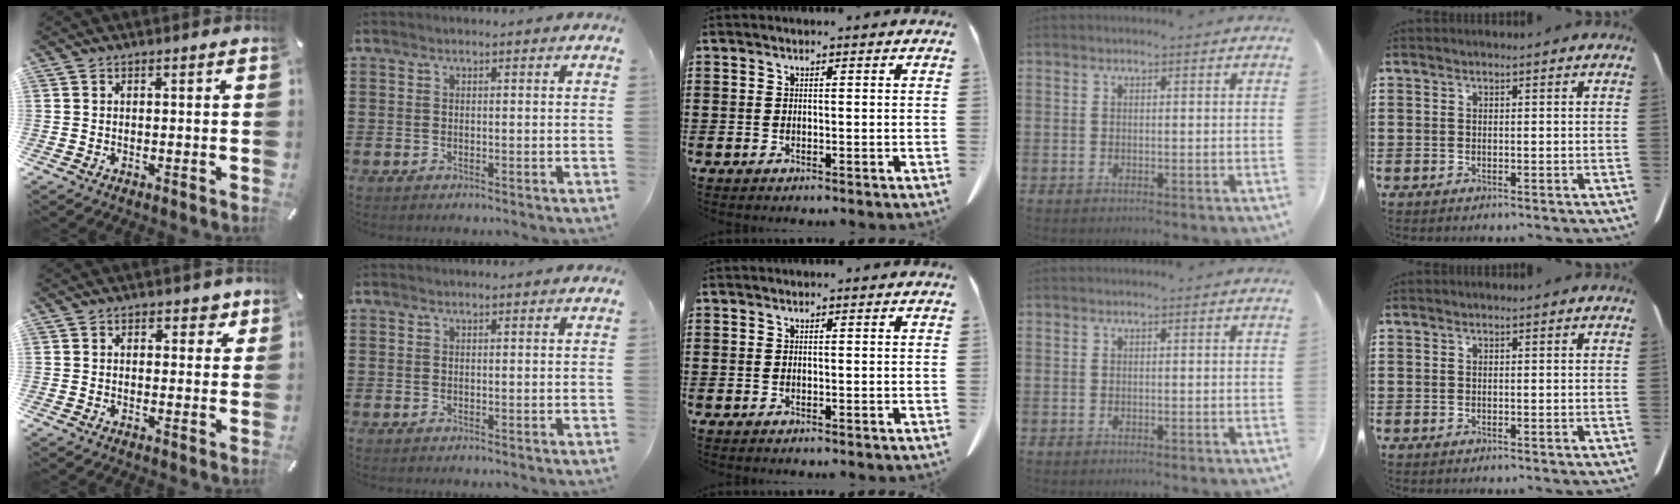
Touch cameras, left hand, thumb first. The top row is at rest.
{"thumb": {"total": 3.9, "force": [1.6, 2.6, 2.4], "torque": [-0.012, -0.005, 0.018]}}